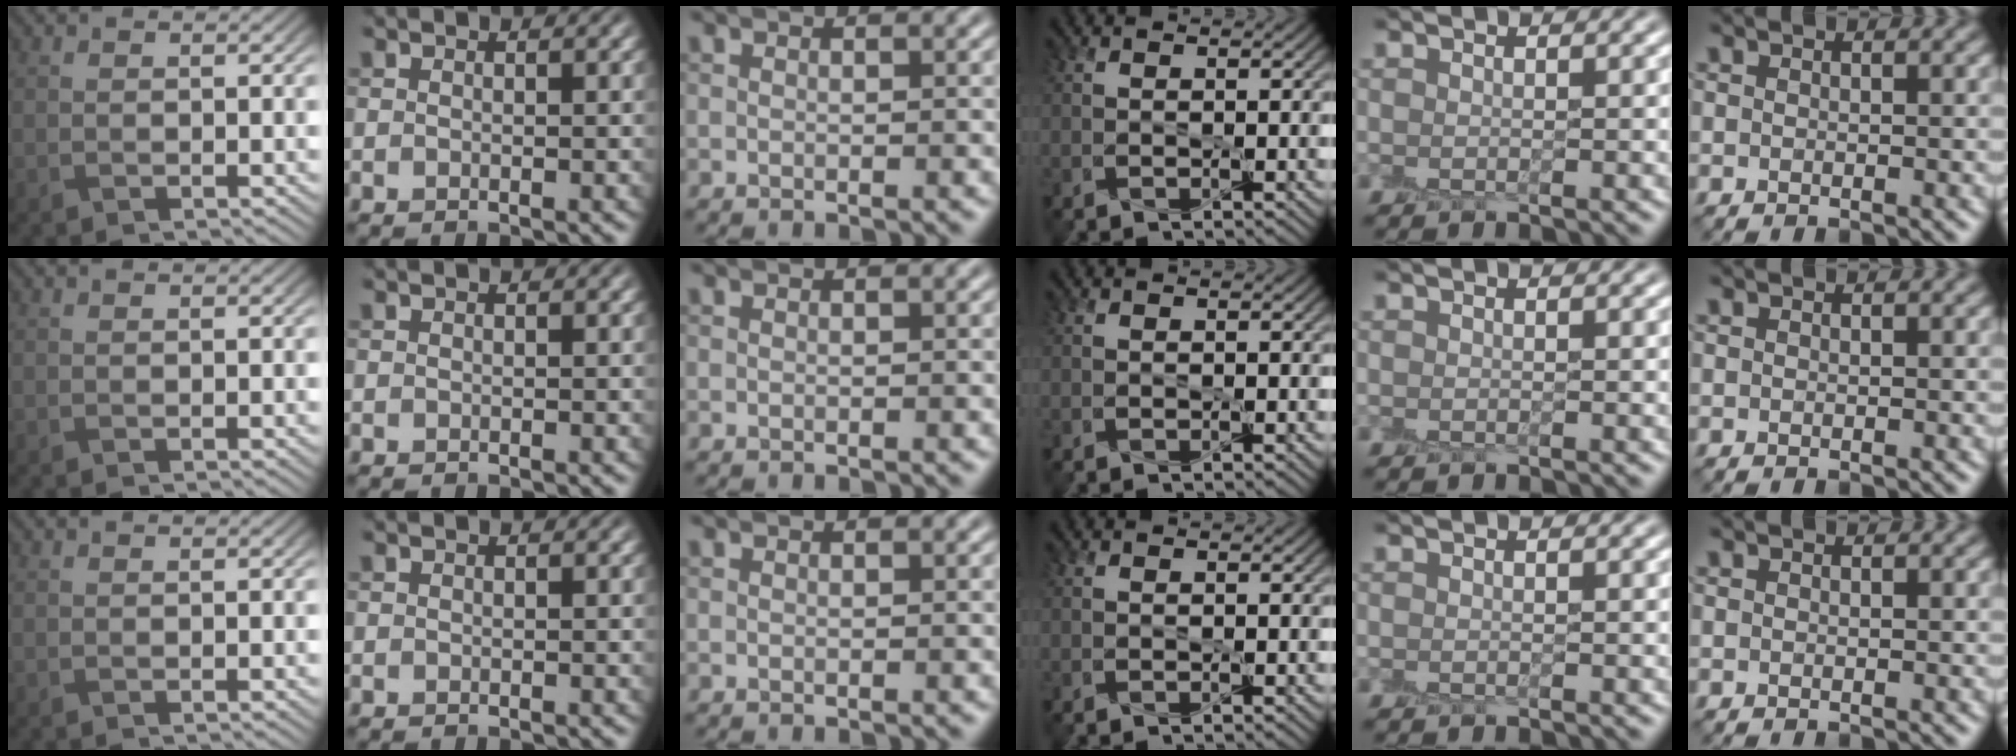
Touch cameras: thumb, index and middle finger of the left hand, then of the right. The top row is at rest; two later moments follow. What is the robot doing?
{"motion": "peel", "object": "postage stamp"}